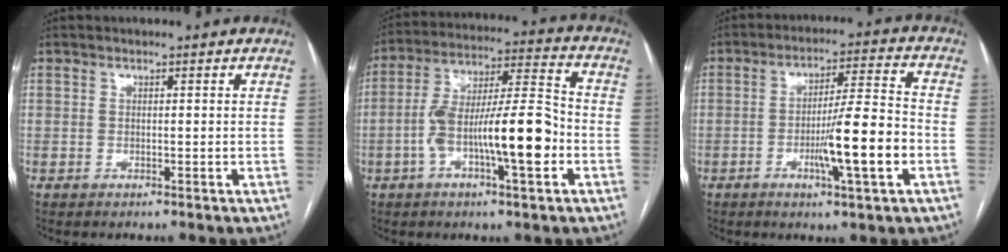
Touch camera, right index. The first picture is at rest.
{"total": 15.3, "force": [-4.2, 2.5, 14.5], "torque": [-0.255, 0.018, -0.070]}
{"total": 11.1, "force": [-3.4, 0.2, 10.6], "torque": [-0.172, -0.002, -0.055]}